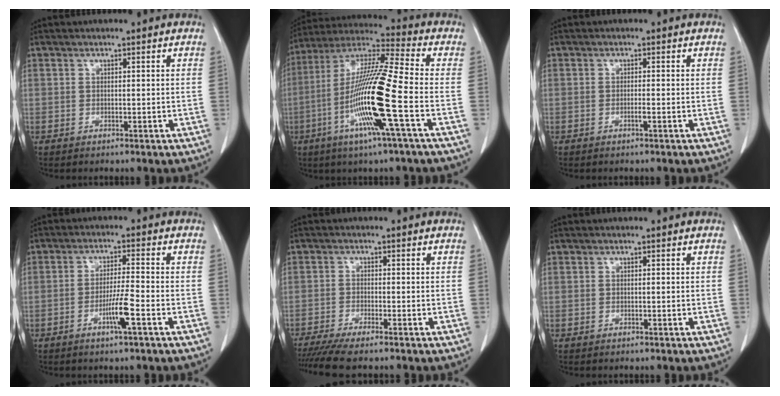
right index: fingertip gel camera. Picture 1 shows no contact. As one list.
[{"total": 17.3, "force": [-5.1, -0.5, 16.5], "torque": [-0.329, -0.013, -0.108]}, {"total": 1.0, "force": [-0.4, -0.1, 0.9], "torque": [-0.017, 0.000, -0.007]}, {"total": 5.0, "force": [-2.2, -0.4, 4.5], "torque": [-0.084, -0.008, -0.043]}, {"total": 6.7, "force": [-5.5, -0.1, 3.7], "torque": [-0.057, -0.017, -0.093]}, {"total": 0.0}]